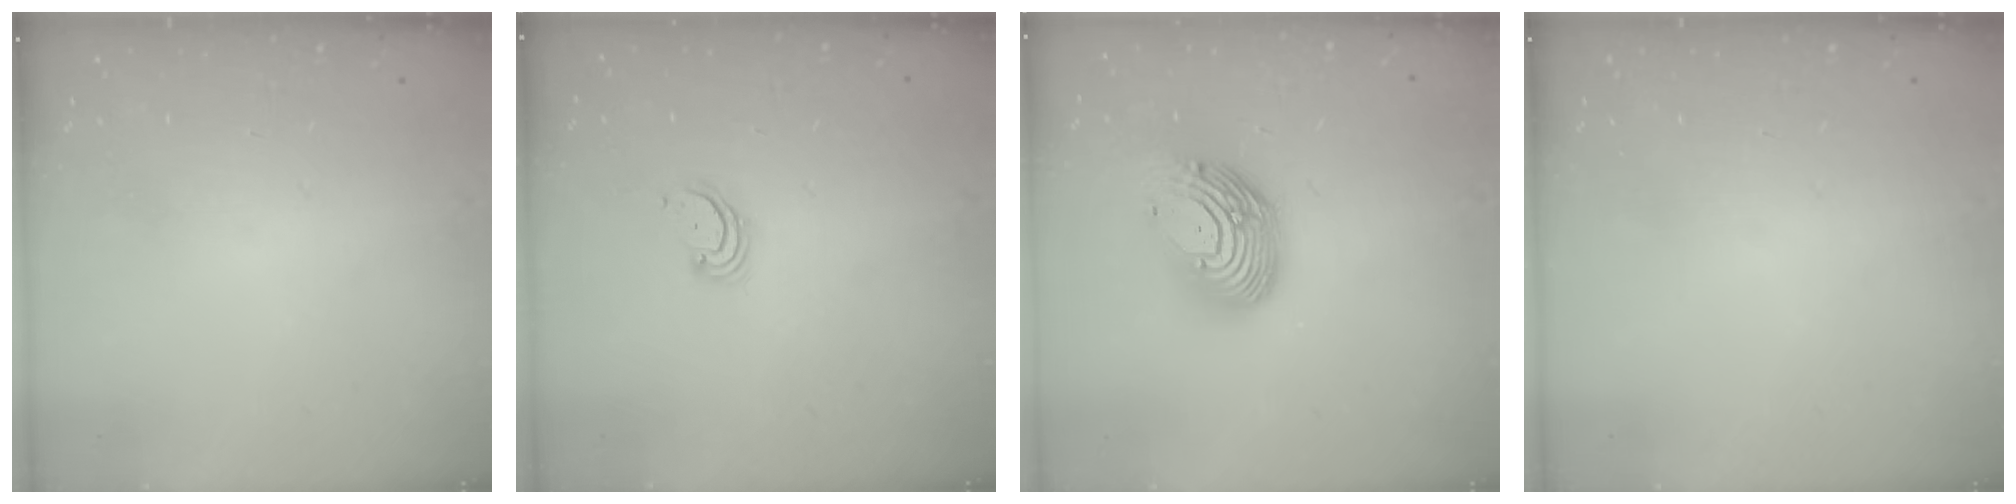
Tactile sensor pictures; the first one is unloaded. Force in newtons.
{"total": 2.3, "press": 2.2, "slide": 0.2}
{"total": 16.1, "press": 16.0, "slide": 2.0}
{"total": 0.0}